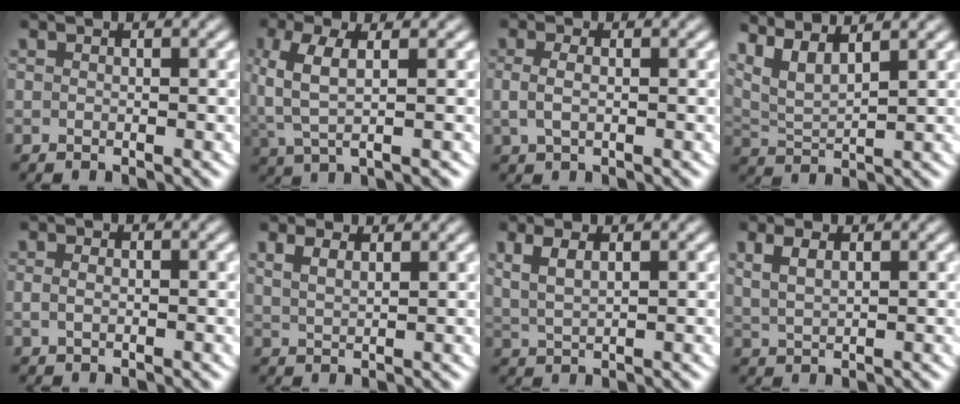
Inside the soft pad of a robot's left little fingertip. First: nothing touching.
{"total": 3.7, "force": [0.2, 1.5, 3.4], "torque": [-0.084, -0.011, 0.014]}
{"total": 1.8, "force": [0.0, 0.9, 1.5], "torque": [-0.037, -0.006, 0.005]}
{"total": 6.7, "force": [2.9, 4.7, 3.7], "torque": [-0.105, -0.004, 0.042]}
{"total": 0.7, "force": [-0.1, 0.3, 0.6], "torque": [-0.016, -0.007, 0.003]}
{"total": 2.0, "force": [1.7, 0.3, 0.9], "torque": [-0.020, -0.007, 0.039]}
{"total": 2.8, "force": [1.2, 1.5, 2.0], "torque": [-0.055, -0.006, 0.031]}
{"total": 2.4, "force": [1.3, 1.3, 1.6], "torque": [-0.040, -0.004, 0.031]}